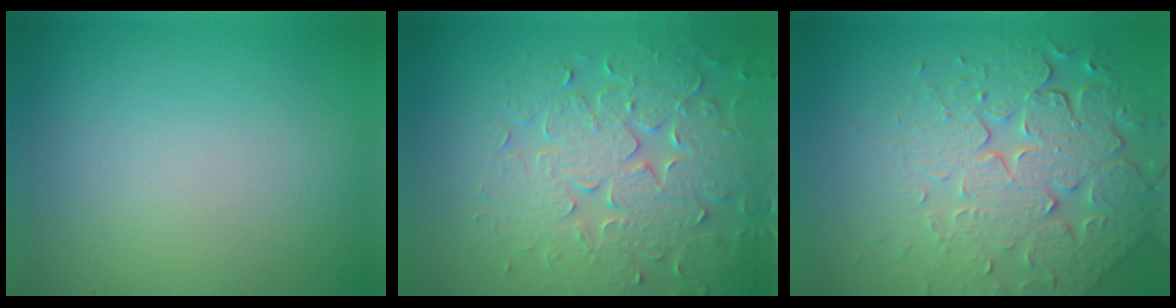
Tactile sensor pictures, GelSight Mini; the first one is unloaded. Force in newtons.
{"total": 7.1, "press": 5.8, "slide": 4.1}
{"total": 8.2, "press": 5.7, "slide": 5.8}